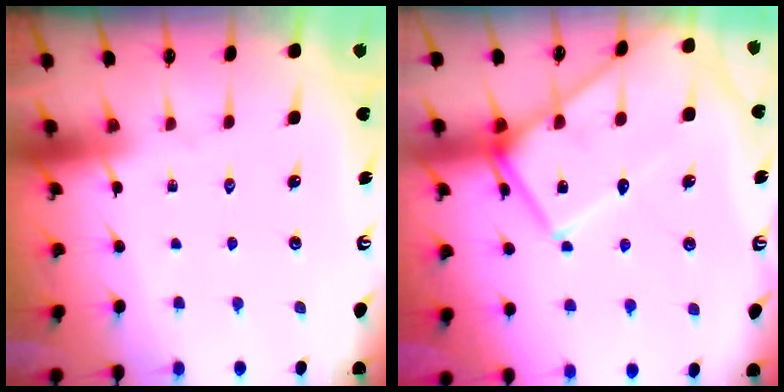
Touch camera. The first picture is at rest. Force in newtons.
{"total": 14.1, "press": 14.1, "slide": 1.2}